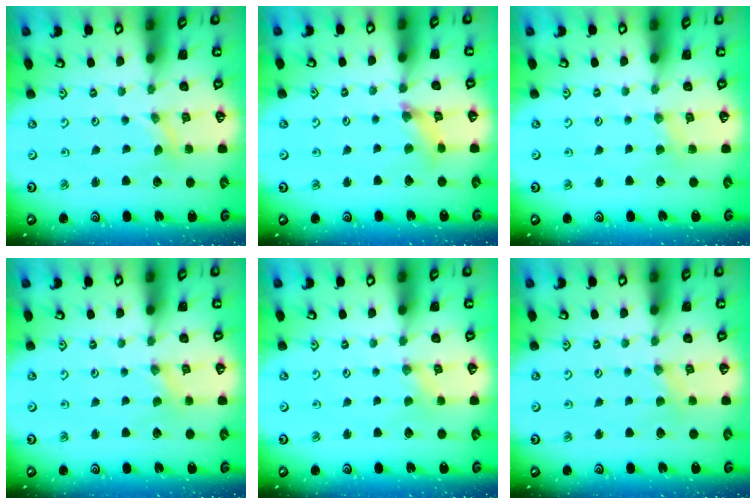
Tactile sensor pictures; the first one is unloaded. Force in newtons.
{"total": 3.9, "press": 3.8, "slide": 0.4}
{"total": 2.1, "press": 2.1, "slide": 0.3}
{"total": 0.0}
{"total": 0.0}
{"total": 1.6, "press": 1.5, "slide": 0.4}